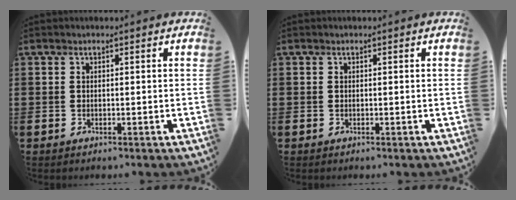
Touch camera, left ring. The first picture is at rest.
{"total": 0.0}